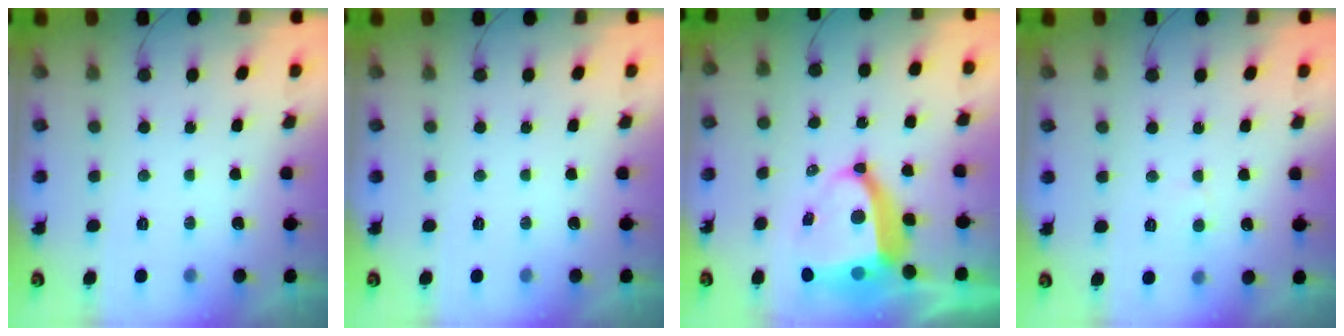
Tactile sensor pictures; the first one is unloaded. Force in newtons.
{"total": 0.0}
{"total": 10.2, "press": 10.1, "slide": 1.2}
{"total": 4.3, "press": 4.3, "slide": 0.4}